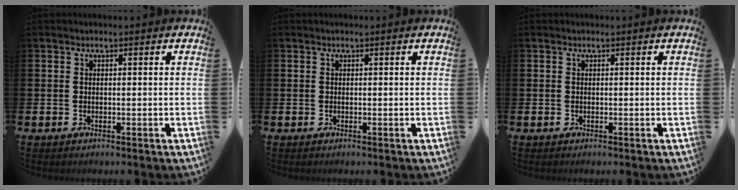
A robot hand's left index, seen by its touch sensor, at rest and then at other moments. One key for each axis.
{"total": 0.0}
{"total": 0.0}